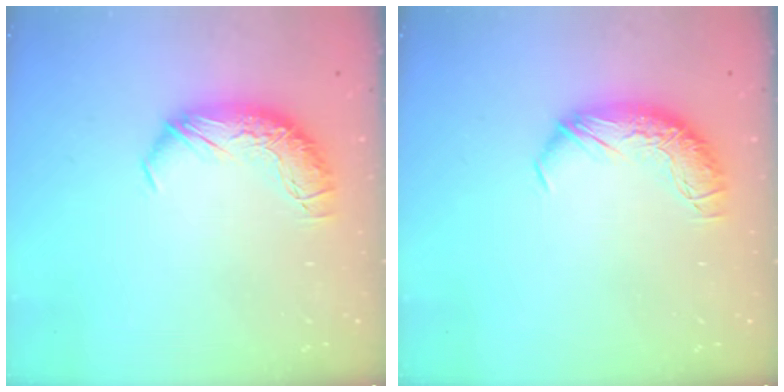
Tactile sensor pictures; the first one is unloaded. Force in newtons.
{"total": 0.0}